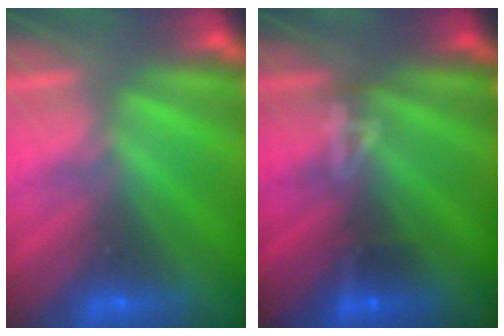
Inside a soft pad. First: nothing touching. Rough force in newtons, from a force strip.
{"total": 3.7}